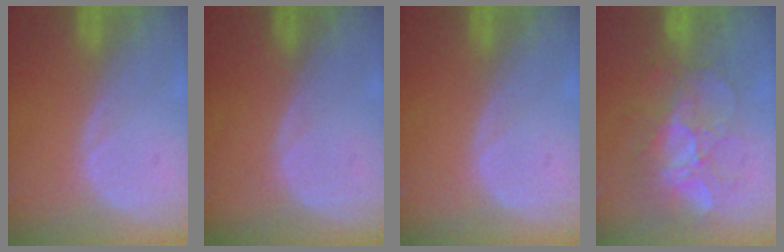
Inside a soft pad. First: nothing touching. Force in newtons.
{"total": 0.0}
{"total": 0.0}
{"total": 9.6, "press": 8.4, "slide": 4.5}